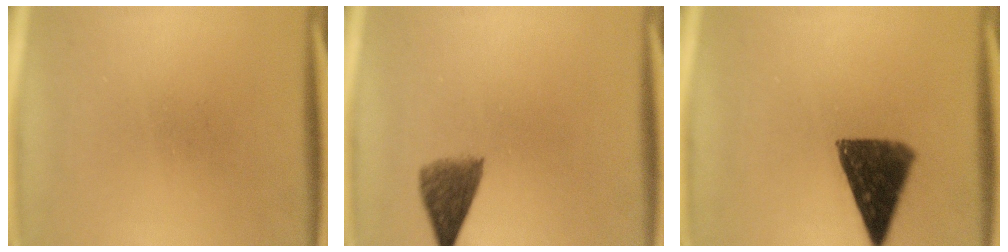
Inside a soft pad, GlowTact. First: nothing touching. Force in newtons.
{"total": 4.7}
{"total": 11.0}